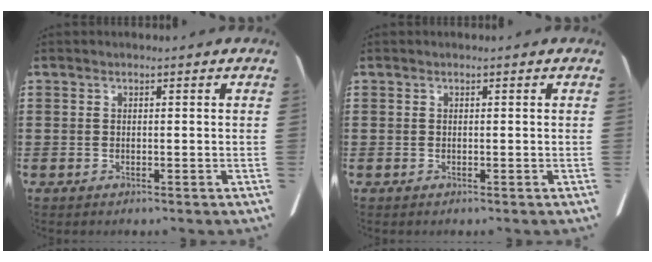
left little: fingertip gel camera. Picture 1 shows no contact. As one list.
[{"total": 0.0}]